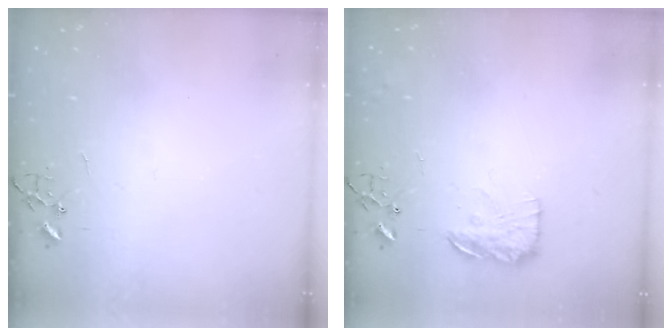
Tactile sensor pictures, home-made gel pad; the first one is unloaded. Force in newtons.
{"total": 13.3, "press": 13.3, "slide": 0.8}